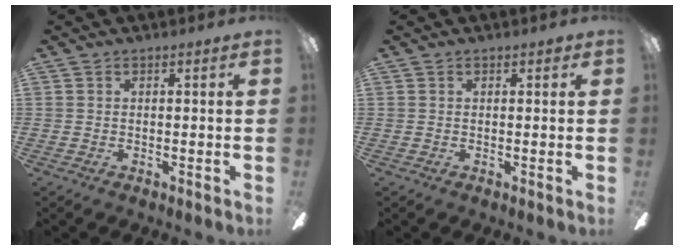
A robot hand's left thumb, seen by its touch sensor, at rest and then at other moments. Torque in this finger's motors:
{"motor_torque": [0.31, 0.16, 0.53, -0.06, 0.00]}